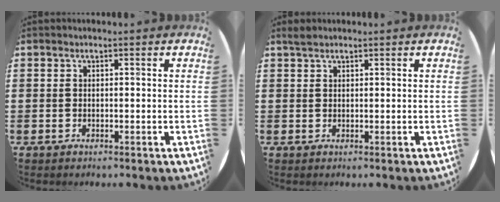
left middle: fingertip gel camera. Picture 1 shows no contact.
{"total": 1.1, "force": [1.0, 0.3, 0.3], "torque": [0.000, 0.000, 0.017]}